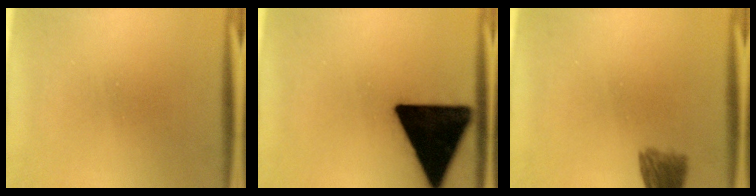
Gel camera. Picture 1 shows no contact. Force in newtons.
{"total": 22.0}
{"total": 5.3}